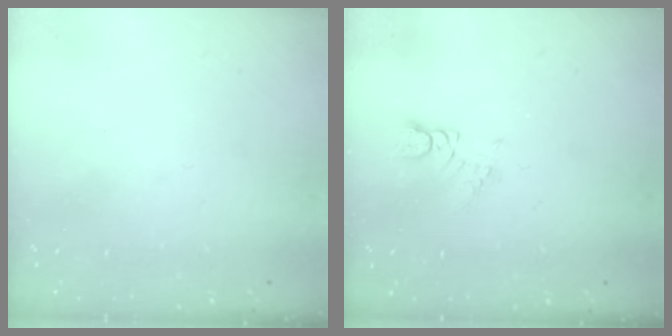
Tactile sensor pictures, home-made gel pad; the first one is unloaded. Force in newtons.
{"total": 1.3, "press": 1.3, "slide": 0.2}